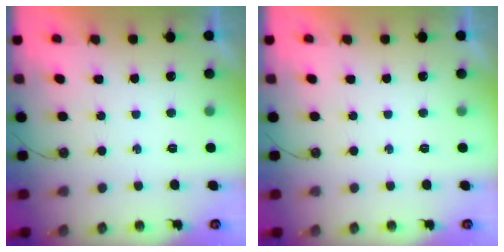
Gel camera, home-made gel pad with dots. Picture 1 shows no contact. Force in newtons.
{"total": 0.0}